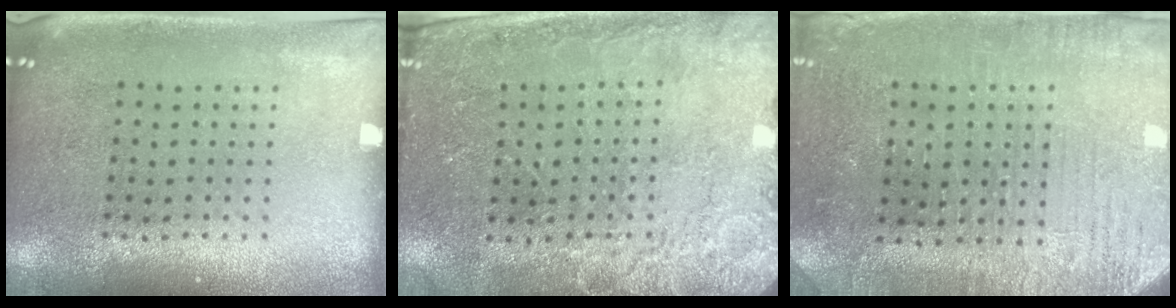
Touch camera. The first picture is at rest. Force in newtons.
{"total": 2.5, "press": 2.4, "slide": 0.5}
{"total": 3.0, "press": 2.9, "slide": 0.6}